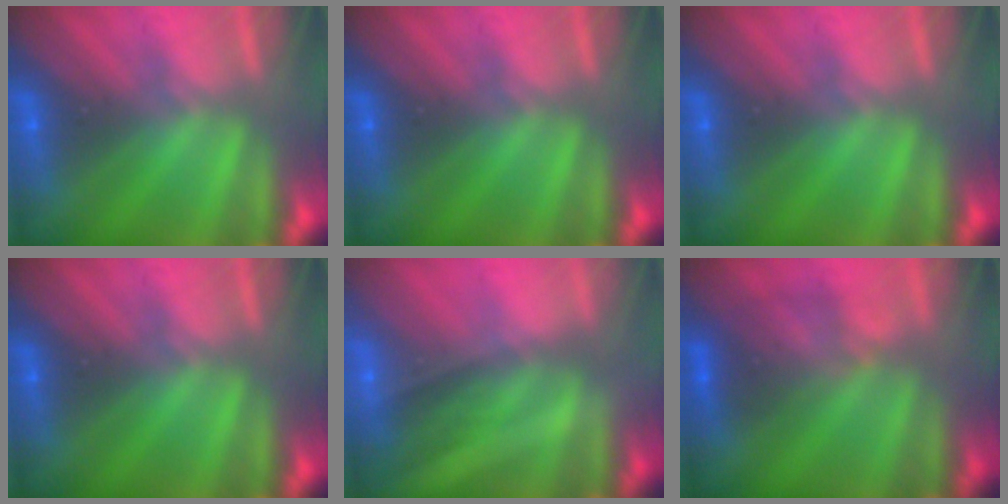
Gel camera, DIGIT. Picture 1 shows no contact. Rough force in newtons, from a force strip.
{"total": 0.0}
{"total": 0.0}
{"total": 0.0}
{"total": 2.1}
{"total": 2.5}